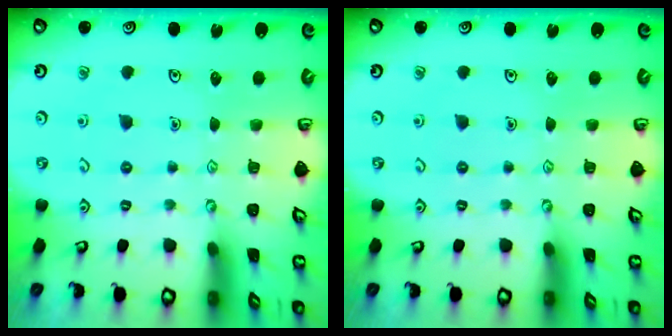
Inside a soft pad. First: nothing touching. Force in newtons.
{"total": 0.0}